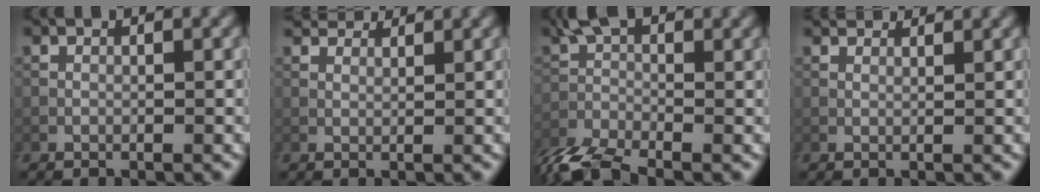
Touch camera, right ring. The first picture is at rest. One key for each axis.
{"total": 4.8, "fx": 4.0, "fy": 1.8, "fz": 2.0, "tx": -0.050, "ty": 0.003, "tz": 0.062}
{"total": 6.3, "fx": -3.8, "fy": 2.5, "fz": 4.4, "tx": -0.096, "ty": -0.011, "tz": -0.090}
{"total": 4.3, "fx": 3.6, "fy": 1.2, "fz": 1.9, "tx": -0.039, "ty": 0.008, "tz": 0.045}